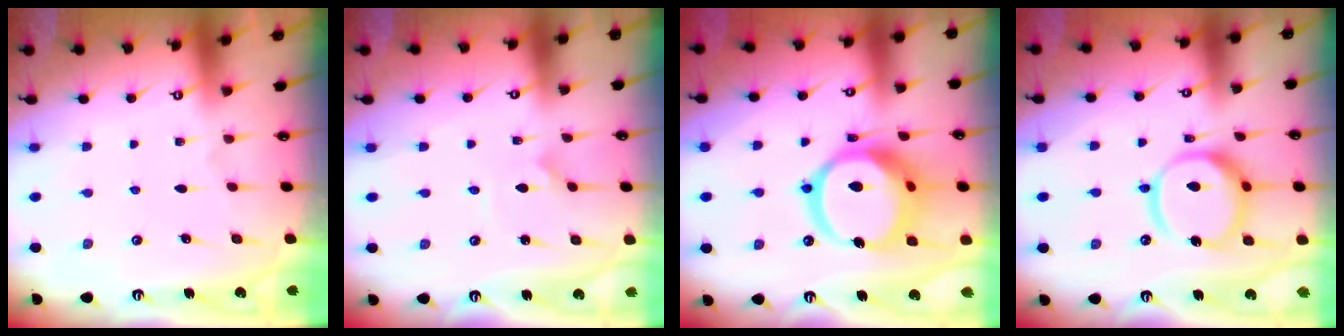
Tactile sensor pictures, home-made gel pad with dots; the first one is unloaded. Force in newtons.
{"total": 0.0}
{"total": 19.7, "press": 19.6, "slide": 2.1}
{"total": 15.4, "press": 15.3, "slide": 1.9}